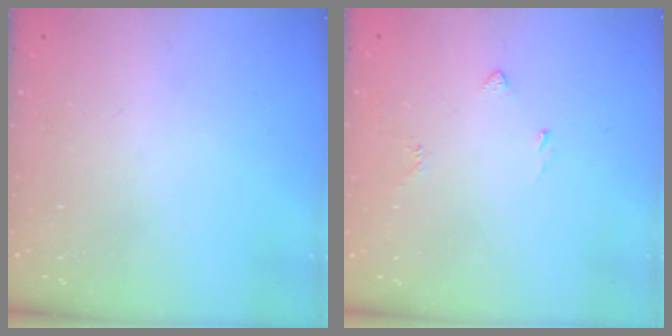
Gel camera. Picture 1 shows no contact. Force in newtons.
{"total": 2.3, "press": 2.2, "slide": 0.6}